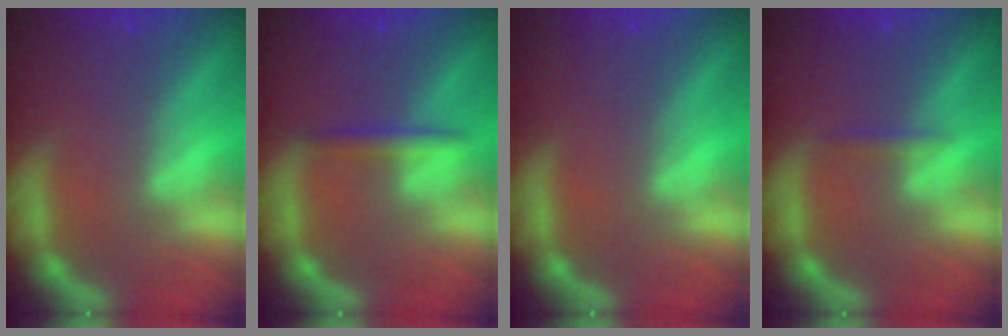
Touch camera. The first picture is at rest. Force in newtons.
{"total": 1.9}
{"total": 0.0}
{"total": 0.9}